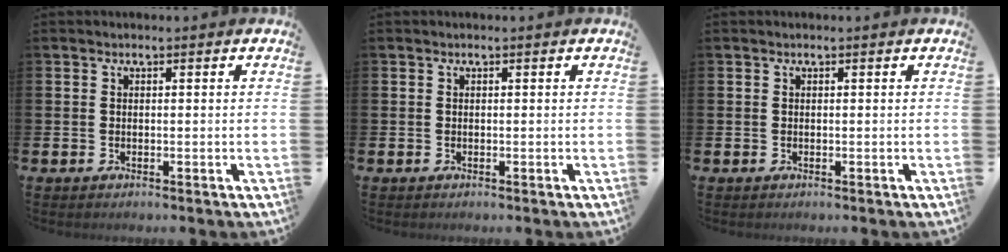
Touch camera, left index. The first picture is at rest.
{"total": 0.0}
{"total": 0.0}